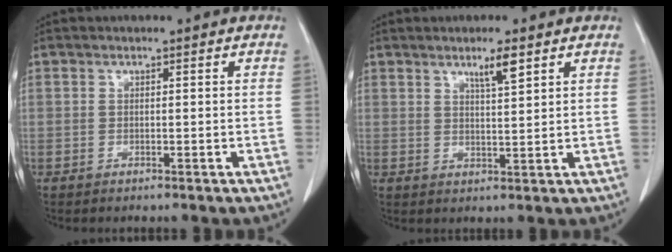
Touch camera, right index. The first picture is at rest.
{"total": 3.6, "force": [2.3, 0.1, 2.8], "torque": [-0.051, -0.003, 0.041]}